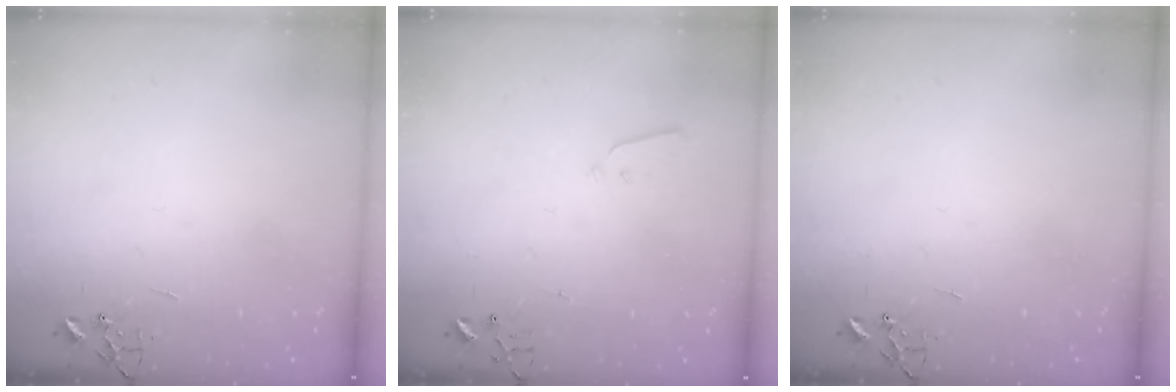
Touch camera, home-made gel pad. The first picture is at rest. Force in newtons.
{"total": 2.8, "press": 2.7, "slide": 0.4}
{"total": 0.0}